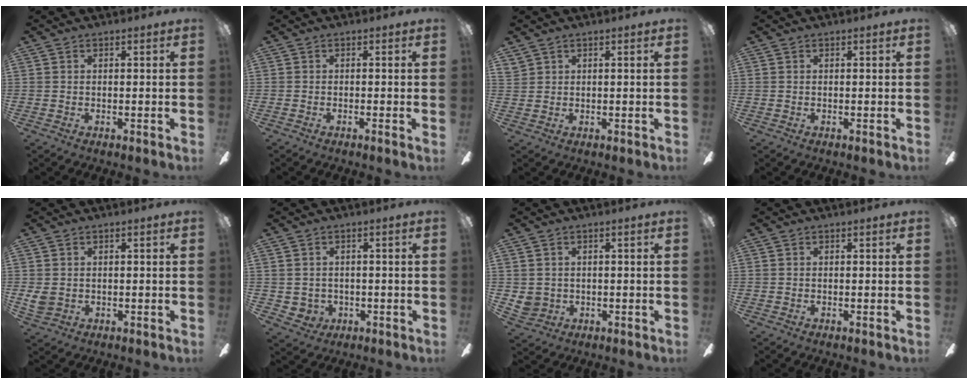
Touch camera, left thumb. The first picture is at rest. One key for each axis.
{"total": 1.4, "fx": -0.4, "fy": -0.2, "fz": 1.3, "tx": -0.020, "ty": -0.003, "tz": -0.008}
{"total": 1.1, "fx": 1.0, "fy": 0.4, "fz": 0.4, "tx": -0.010, "ty": -0.002, "tz": 0.020}
{"total": 0.0}
{"total": 3.3, "fx": 0.5, "fy": 2.3, "fz": 2.2, "tx": -0.050, "ty": 0.002, "tz": 0.010}
{"total": 3.0, "fx": 0.5, "fy": 2.7, "fz": 1.1, "tx": -0.035, "ty": 0.000, "tz": 0.007}
{"total": 3.3, "fx": 1.0, "fy": 3.0, "fz": 1.0, "tx": -0.032, "ty": 0.001, "tz": 0.020}
{"total": 0.0}